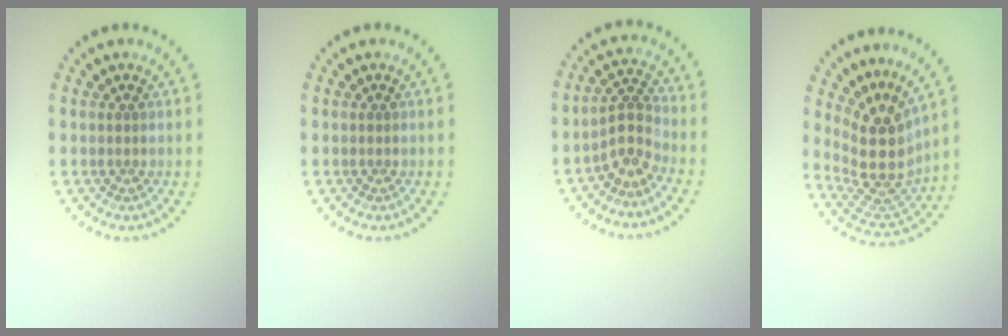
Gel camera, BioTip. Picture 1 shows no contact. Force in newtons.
{"total": 0.0}
{"total": 2.7, "press": 1.9, "slide": 1.9}
{"total": 5.0, "press": 3.7, "slide": 3.3}